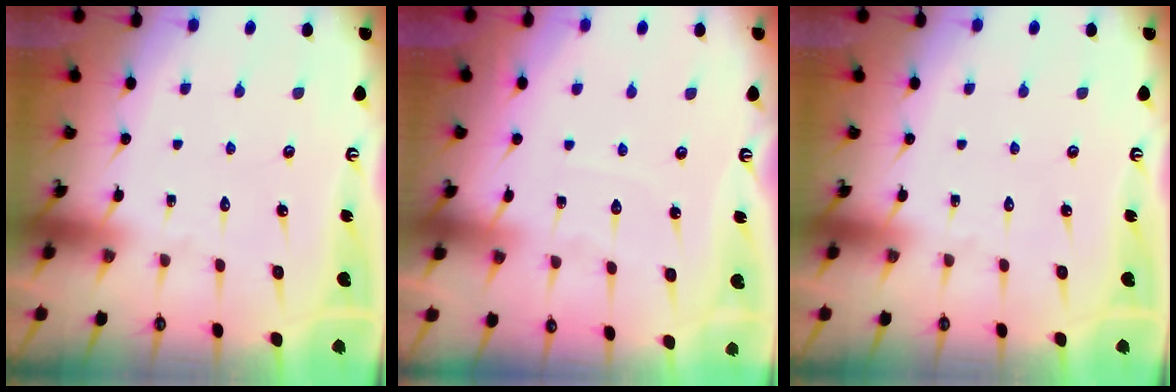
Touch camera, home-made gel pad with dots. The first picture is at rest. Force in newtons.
{"total": 4.0, "press": 4.0, "slide": 0.6}
{"total": 0.0}